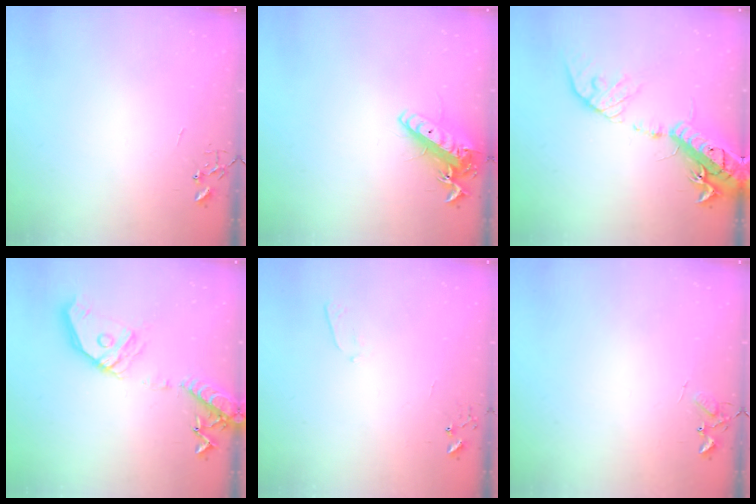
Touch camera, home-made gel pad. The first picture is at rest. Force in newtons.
{"total": 14.0, "press": 13.7, "slide": 2.6}
{"total": 21.1, "press": 20.7, "slide": 4.1}
{"total": 20.0, "press": 19.7, "slide": 3.5}
{"total": 3.9, "press": 3.9, "slide": 0.6}
{"total": 5.9, "press": 5.9, "slide": 0.3}